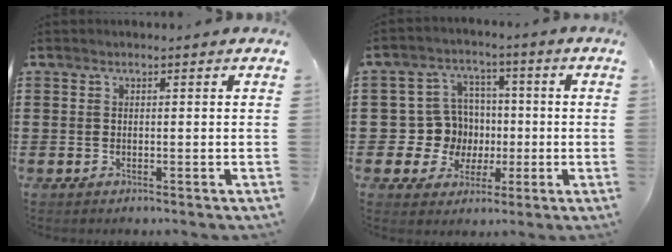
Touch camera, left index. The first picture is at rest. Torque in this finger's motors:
{"motor_torque": [0.90, 0.03, 0.34, 0.00]}